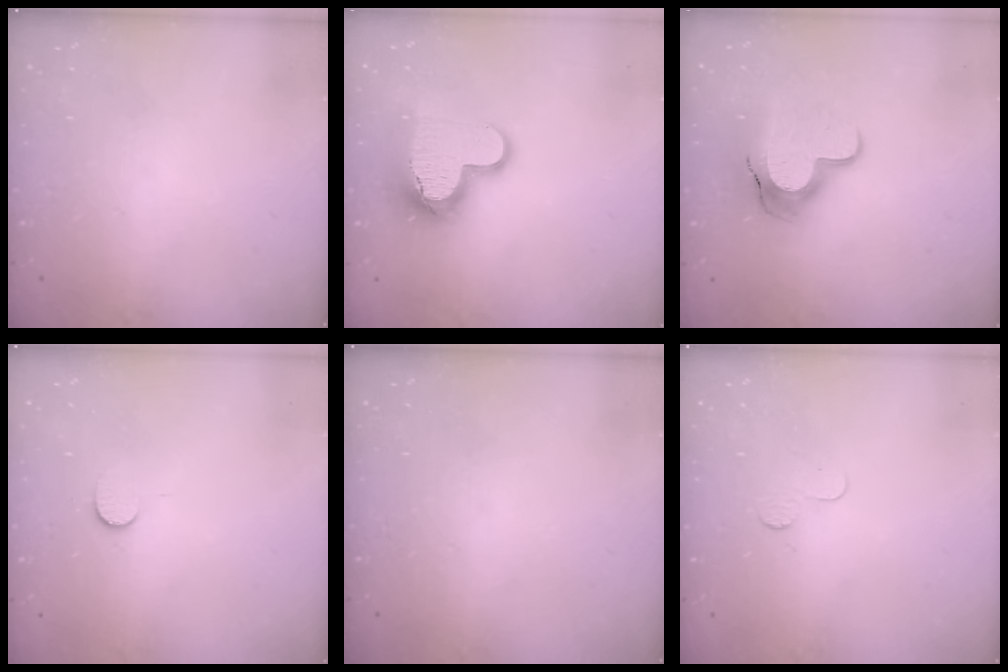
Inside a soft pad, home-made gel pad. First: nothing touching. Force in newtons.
{"total": 14.6, "press": 14.5, "slide": 1.2}
{"total": 13.7, "press": 13.6, "slide": 1.0}
{"total": 6.0, "press": 6.0, "slide": 0.5}
{"total": 0.0}
{"total": 2.3, "press": 2.3, "slide": 0.2}